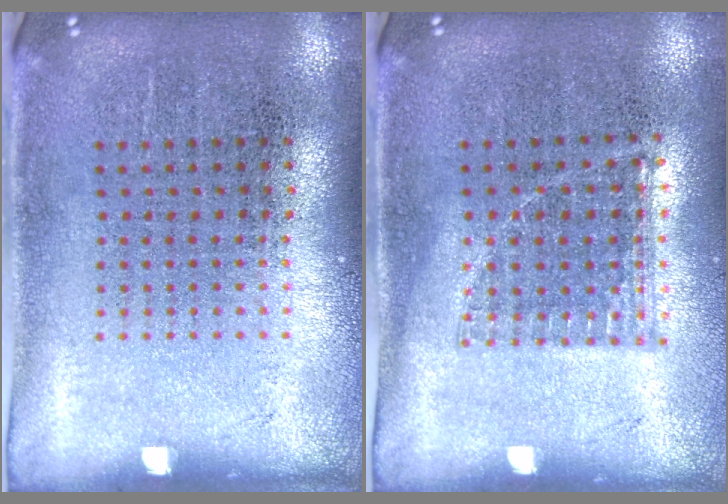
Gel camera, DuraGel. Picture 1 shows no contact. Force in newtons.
{"total": 0.8, "press": 0.7, "slide": 0.2}